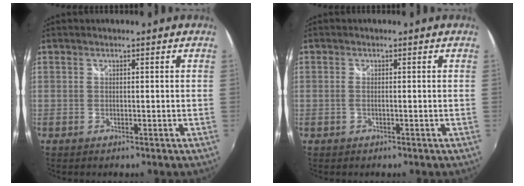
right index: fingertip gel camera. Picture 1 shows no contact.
{"total": 1.1, "force": [-0.3, 0.2, 1.0], "torque": [-0.023, -0.001, -0.007]}